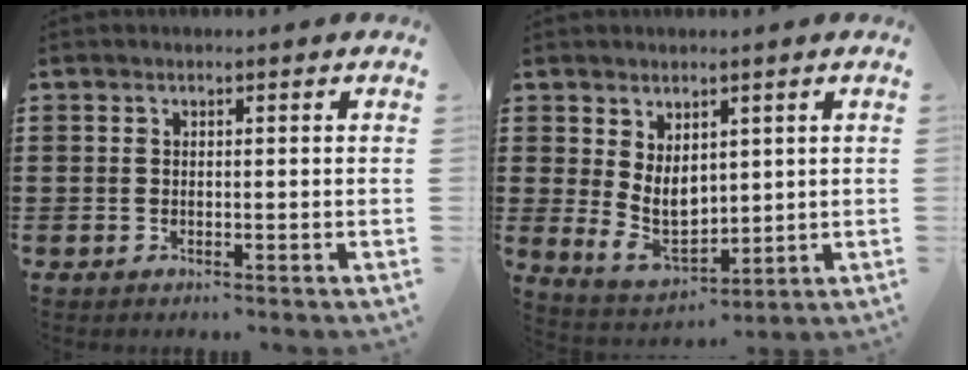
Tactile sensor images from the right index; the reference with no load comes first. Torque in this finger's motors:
{"motor_torque": [2.14, 0.00, 0.40, 0.13]}